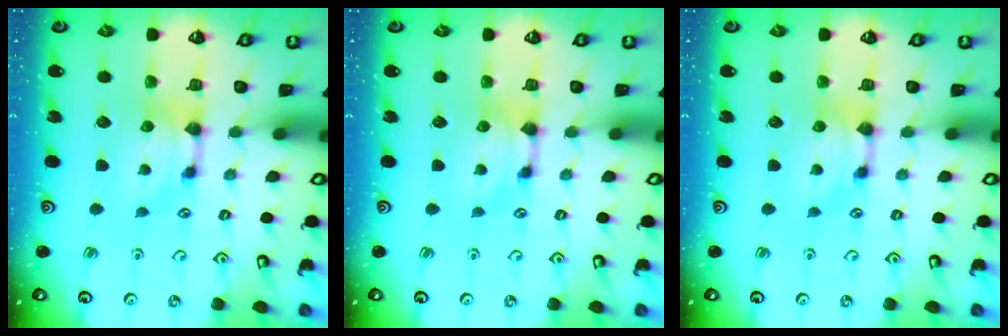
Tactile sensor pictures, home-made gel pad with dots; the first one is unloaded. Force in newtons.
{"total": 0.0}
{"total": 0.0}